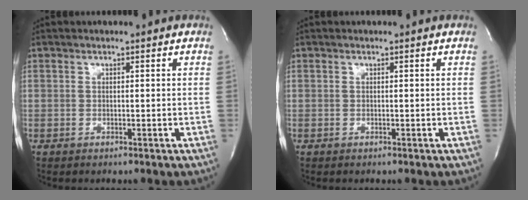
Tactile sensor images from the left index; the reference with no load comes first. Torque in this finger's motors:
{"motor_torque": [-0.14, 0.14, 0.00, 0.00]}